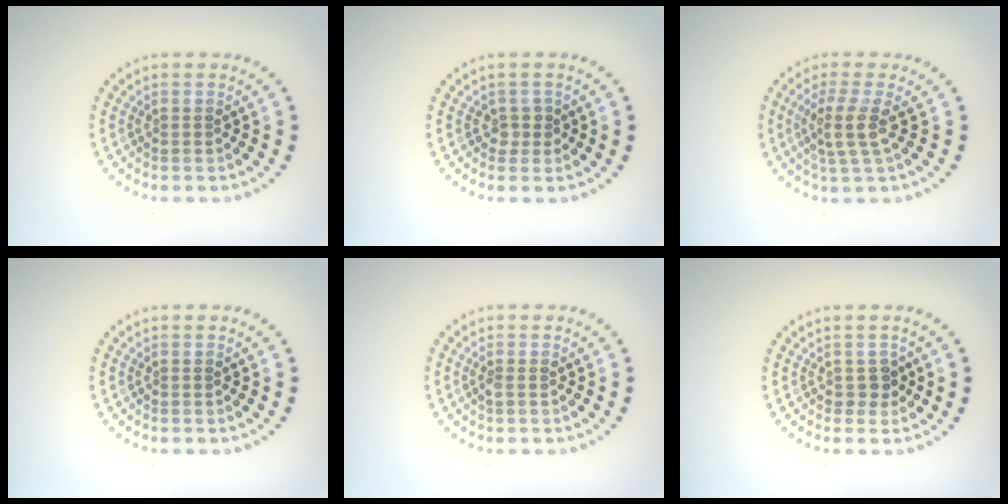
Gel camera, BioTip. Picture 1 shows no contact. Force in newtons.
{"total": 1.3, "press": 1.1, "slide": 0.6}
{"total": 3.0, "press": 2.4, "slide": 1.8}
{"total": 0.0}
{"total": 0.6, "press": 0.6, "slide": 0.2}
{"total": 1.3, "press": 1.1, "slide": 0.6}